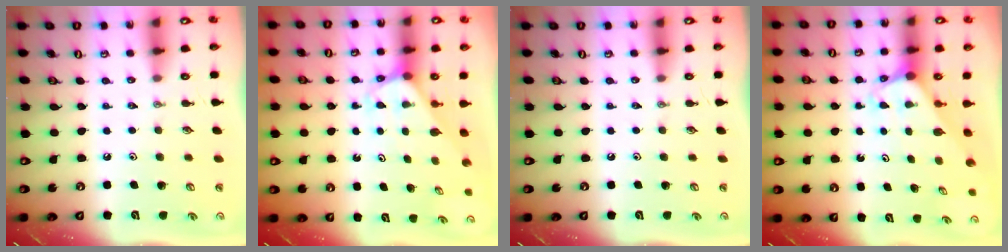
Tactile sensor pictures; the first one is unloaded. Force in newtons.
{"total": 2.4, "press": 2.4, "slide": 0.2}
{"total": 0.0}
{"total": 1.8, "press": 1.8, "slide": 0.1}